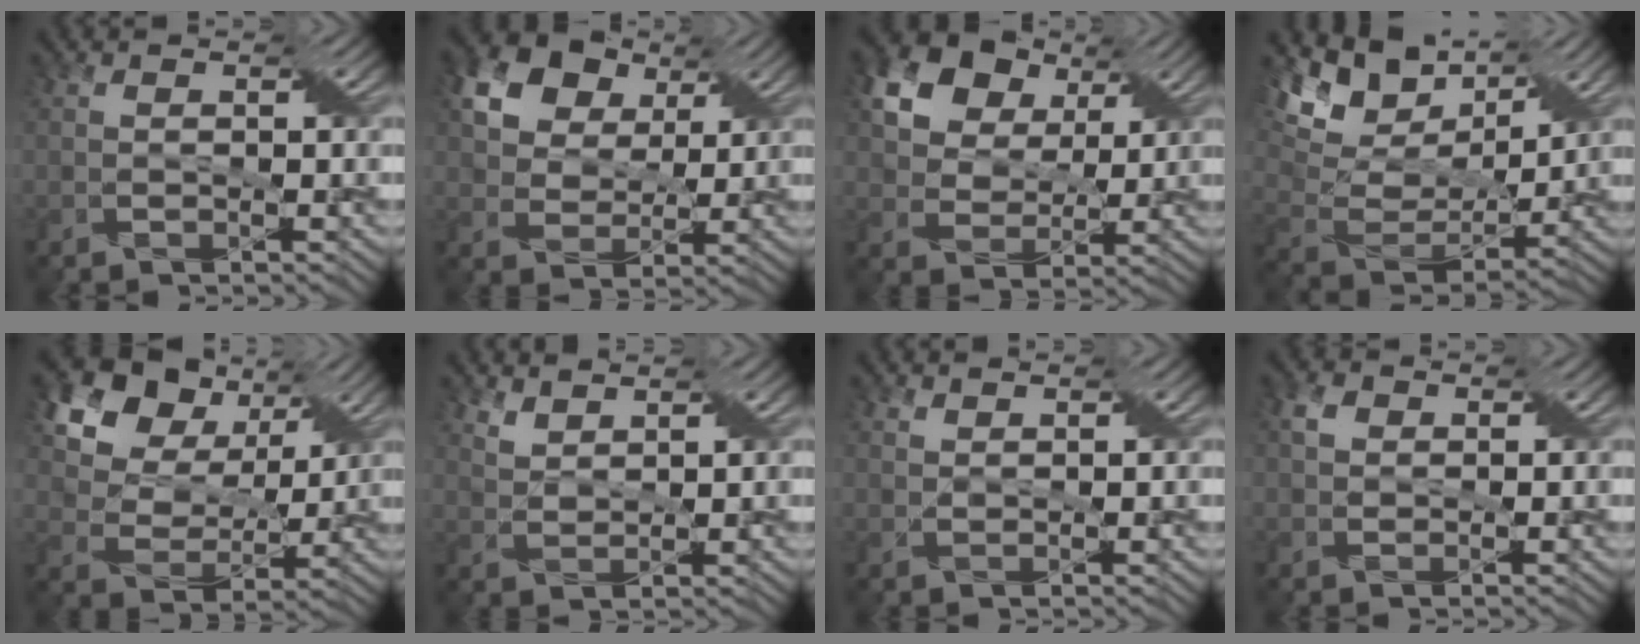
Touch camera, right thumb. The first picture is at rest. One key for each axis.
{"total": 14.0, "fx": 7.1, "fy": 9.9, "fz": 7.0, "tx": -0.181, "ty": 0.030, "tz": 0.143}
{"total": 16.1, "fx": 8.2, "fy": 11.3, "fz": 8.1, "tx": -0.209, "ty": 0.041, "tz": 0.175}
{"total": 13.5, "fx": 7.6, "fy": 7.5, "fz": 8.3, "tx": -0.191, "ty": 0.014, "tz": 0.124}
{"total": 14.1, "fx": 7.1, "fy": 9.6, "fz": 7.4, "tx": -0.185, "ty": 0.038, "tz": 0.122}
{"total": 3.1, "fx": 2.6, "fy": 1.1, "fz": 1.2, "tx": -0.032, "ty": -0.009, "tz": 0.069}
{"total": 1.3, "fx": 1.2, "fy": 0.4, "fz": 0.3, "tx": -0.014, "ty": 0.001, "tz": 0.028}
{"total": 2.0, "fx": 0.9, "fy": 1.6, "fz": 0.9, "tx": -0.024, "ty": 0.005, "tz": 0.015}